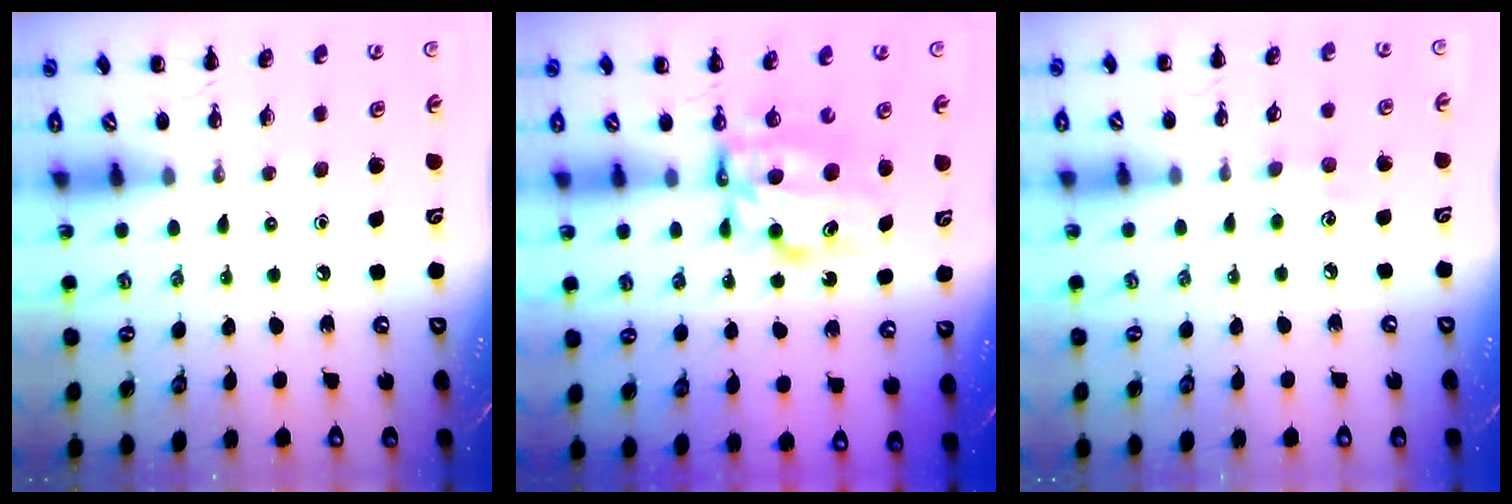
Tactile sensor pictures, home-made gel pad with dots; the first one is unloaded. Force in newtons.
{"total": 7.3, "press": 7.2, "slide": 1.0}
{"total": 5.4, "press": 5.2, "slide": 1.3}